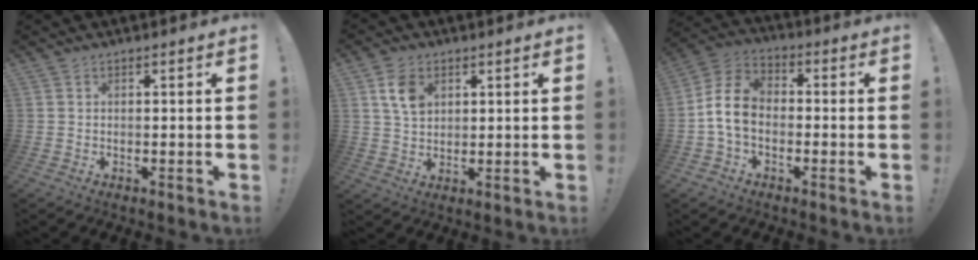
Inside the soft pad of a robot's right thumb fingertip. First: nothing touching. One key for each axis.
{"total": 7.5, "fx": 3.1, "fy": 5.4, "fz": 4.1, "tx": -0.059, "ty": -0.003, "tz": 0.058}
{"total": 11.0, "fx": -1.7, "fy": 7.8, "fz": 7.5, "tx": -0.144, "ty": 0.024, "tz": -0.026}